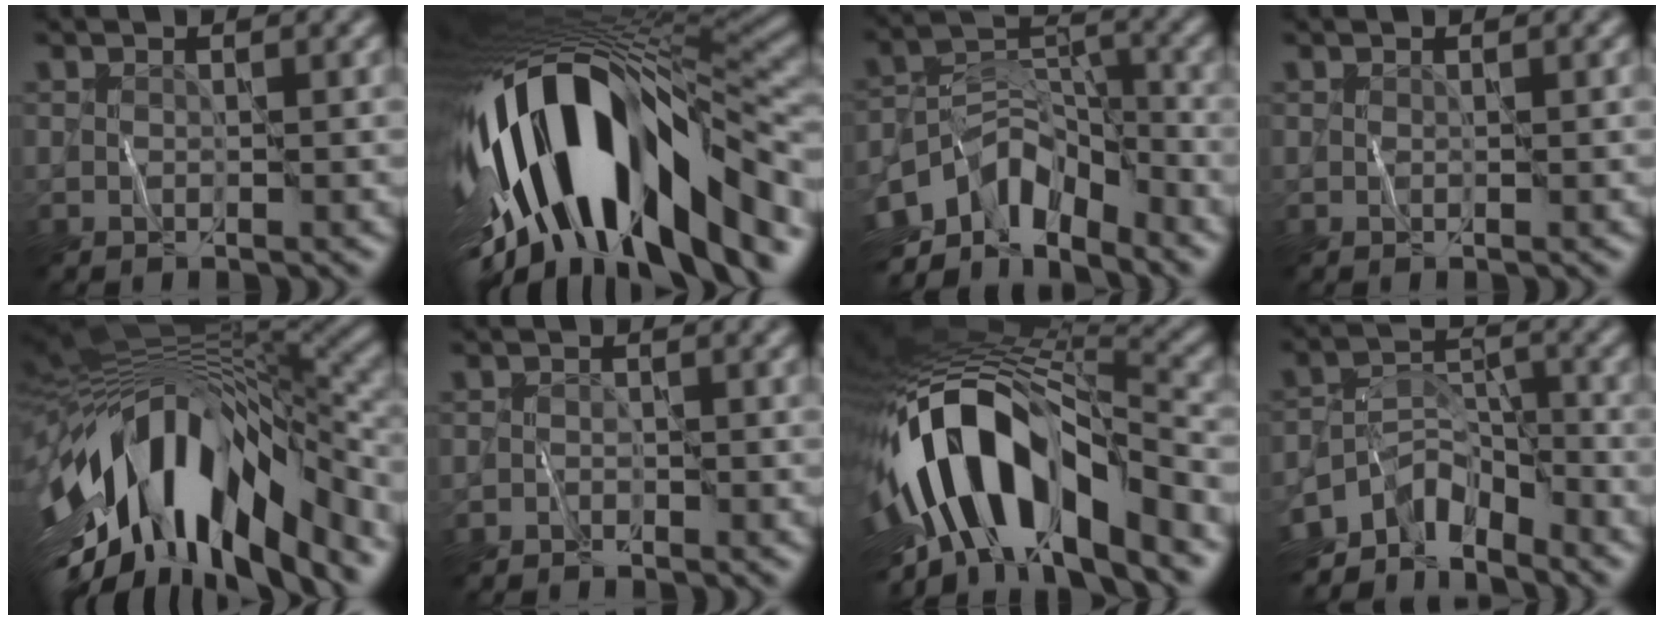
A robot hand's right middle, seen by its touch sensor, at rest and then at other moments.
{"total": 16.8, "force": [-4.6, 7.4, 14.4], "torque": [-0.250, 0.009, -0.073]}
{"total": 8.2, "force": [-4.8, 4.3, 5.1], "torque": [-0.067, 0.002, -0.096]}
{"total": 0.0}
{"total": 15.7, "force": [-6.5, 7.0, 12.5], "torque": [-0.233, 0.005, -0.107]}
{"total": 0.8, "force": [-0.7, 0.3, 0.0], "torque": [0.004, 0.005, -0.015]}
{"total": 15.0, "force": [-4.1, 7.0, 12.6], "torque": [-0.219, 0.017, -0.073]}
{"total": 6.8, "force": [-4.8, 3.2, 3.6], "torque": [-0.042, -0.002, -0.097]}